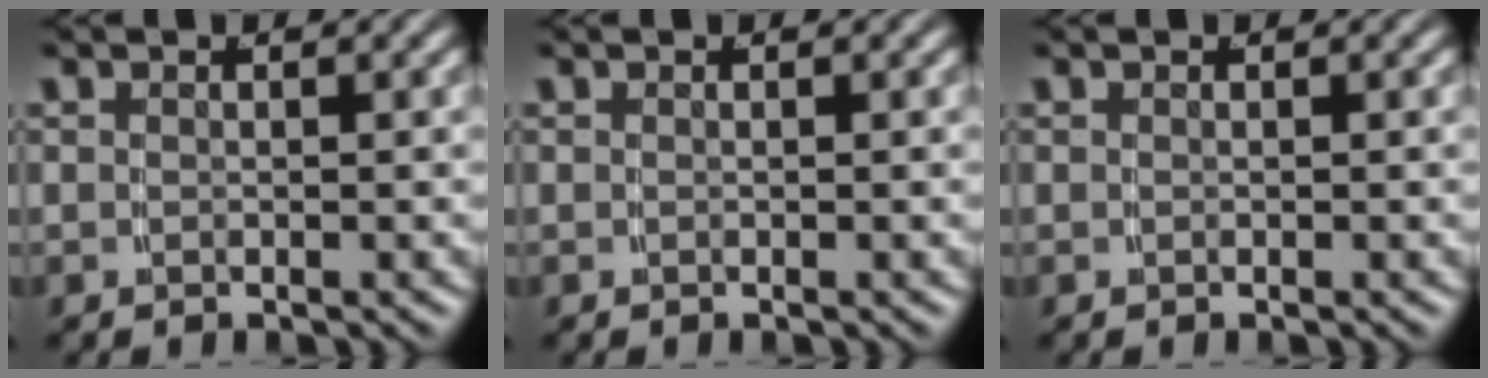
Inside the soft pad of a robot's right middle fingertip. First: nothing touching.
{"total": 0.0}
{"total": 0.0}